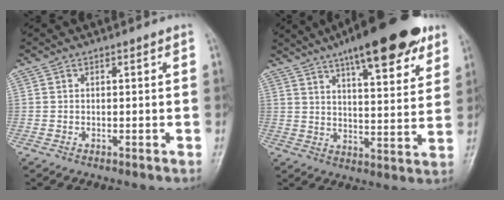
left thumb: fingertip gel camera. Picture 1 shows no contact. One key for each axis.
{"total": 20.5, "fx": 12.8, "fy": 6.2, "fz": 14.8, "tx": -0.191, "ty": -0.034, "tz": 0.188}